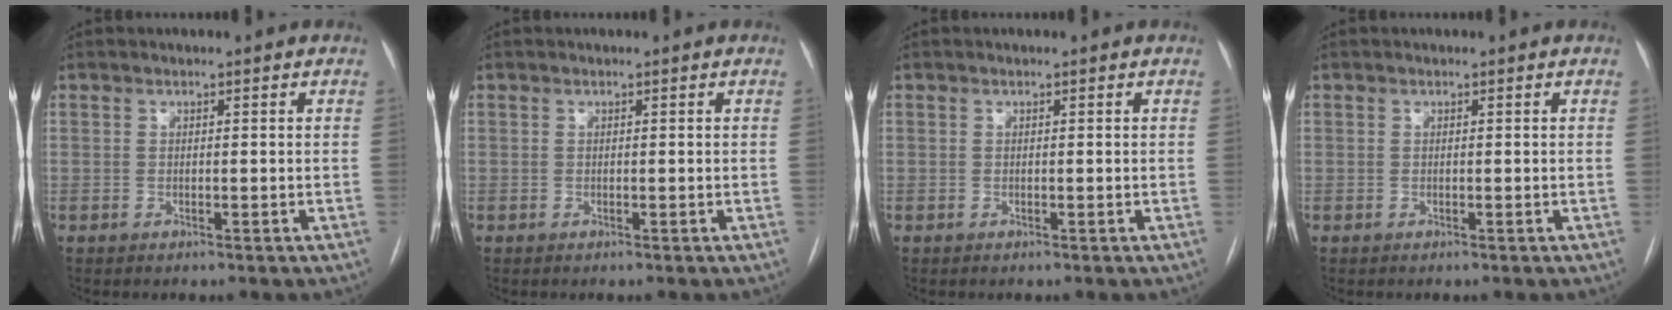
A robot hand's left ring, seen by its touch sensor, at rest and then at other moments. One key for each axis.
{"total": 0.0}
{"total": 0.0}
{"total": 0.0}